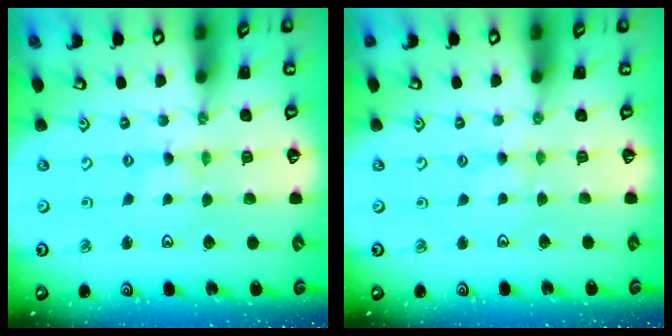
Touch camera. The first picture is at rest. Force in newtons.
{"total": 1.8, "press": 1.8, "slide": 0.4}